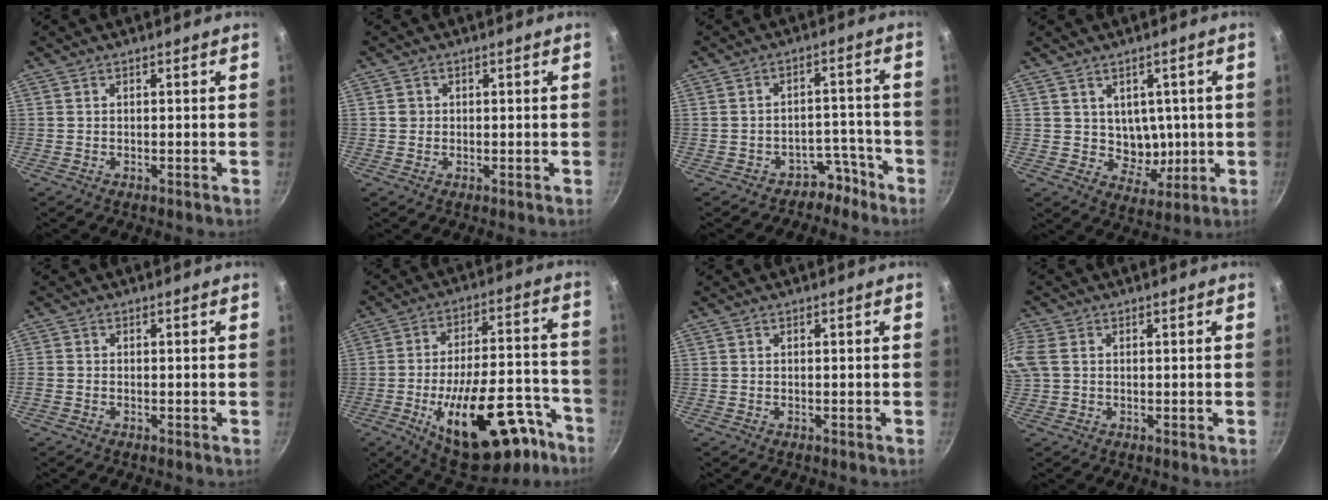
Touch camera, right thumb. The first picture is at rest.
{"total": 1.5, "force": [0.1, 1.5, 0.3], "torque": [-0.001, 0.006, 0.000]}
{"total": 5.3, "force": [-3.9, 3.4, 0.9], "torque": [0.040, 0.059, -0.047]}
{"total": 6.6, "force": [1.1, 5.8, 3.1], "torque": [-0.018, -0.015, 0.027]}
{"total": 0.9, "force": [-0.6, 0.6, 0.4], "torque": [-0.013, 0.002, -0.014]}
{"total": 26.3, "force": [-13.0, 11.9, 19.5], "torque": [-0.241, 0.067, -0.176]}
{"total": 0.0}
{"total": 4.3, "force": [0.6, 3.2, 2.8], "torque": [-0.065, 0.006, 0.009]}